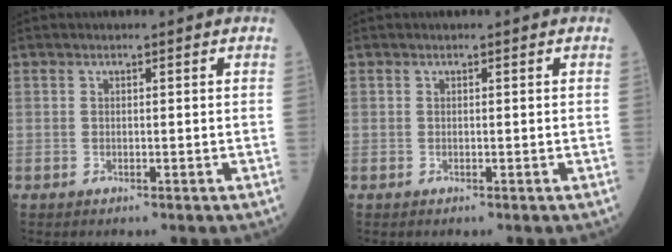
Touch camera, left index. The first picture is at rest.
{"total": 0.0}